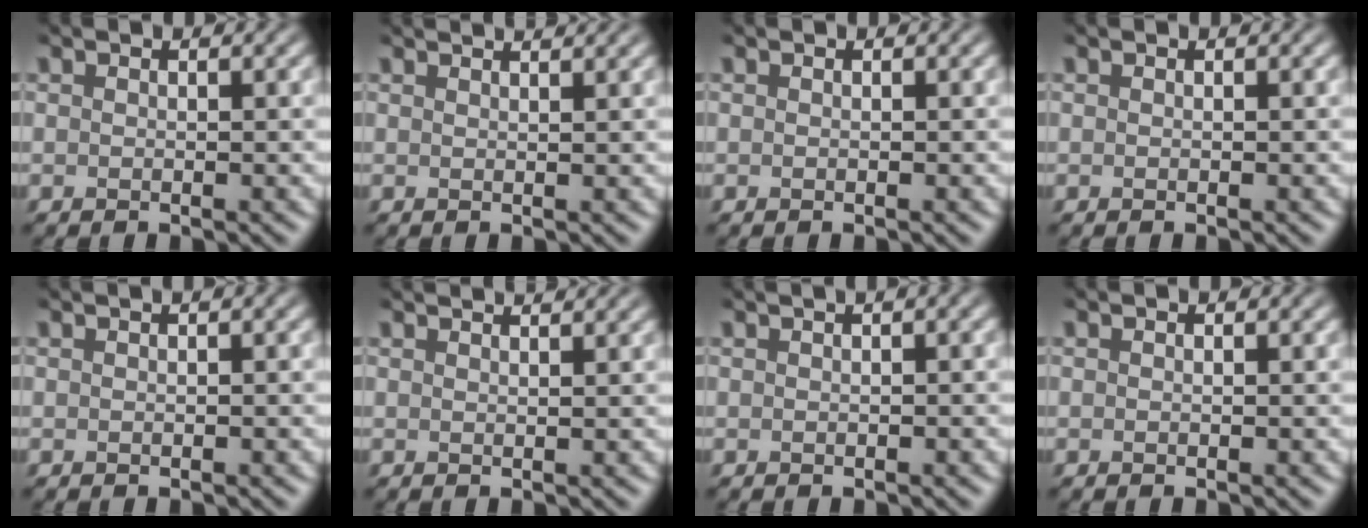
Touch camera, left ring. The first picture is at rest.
{"total": 3.2, "force": [2.5, 1.1, 1.6], "torque": [0.001, 0.015, -0.001]}
{"total": 0.0}
{"total": 0.0}
{"total": 1.1, "force": [0.4, 0.3, 1.0], "torque": [-0.014, 0.008, 0.004]}
{"total": 3.3, "force": [2.7, 1.1, 1.6], "torque": [0.000, 0.017, 0.002]}
{"total": 2.8, "force": [1.0, 1.1, 2.4], "torque": [-0.018, 0.014, 0.004]}
{"total": 0.0}